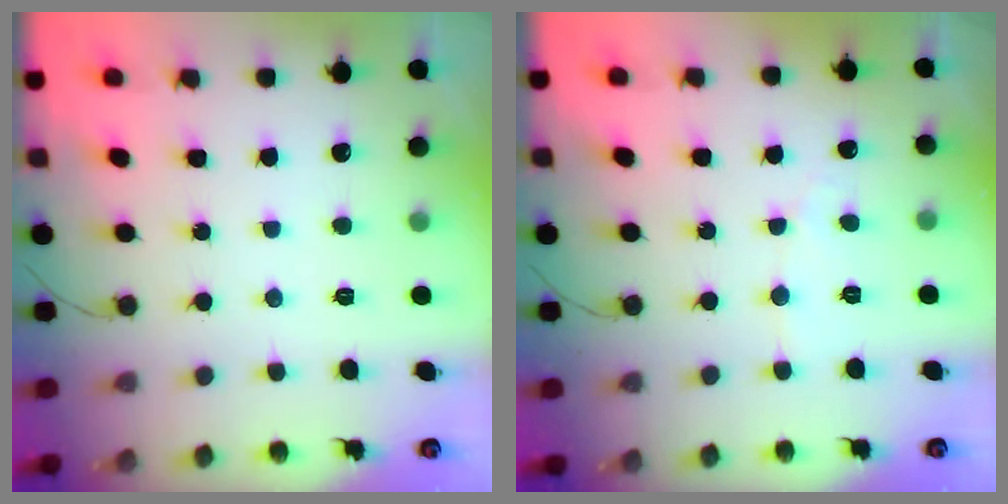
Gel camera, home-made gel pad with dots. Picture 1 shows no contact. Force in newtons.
{"total": 3.3, "press": 3.3, "slide": 0.4}